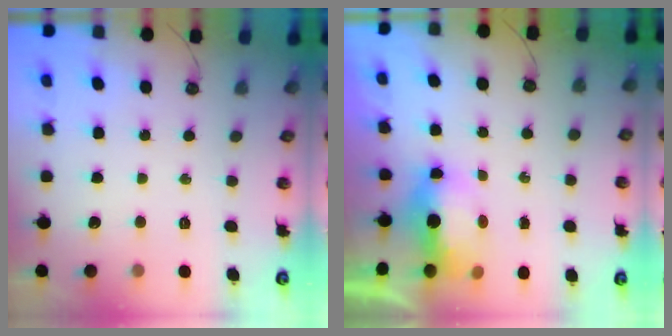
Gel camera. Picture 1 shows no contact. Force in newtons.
{"total": 10.6, "press": 8.4, "slide": 6.5}